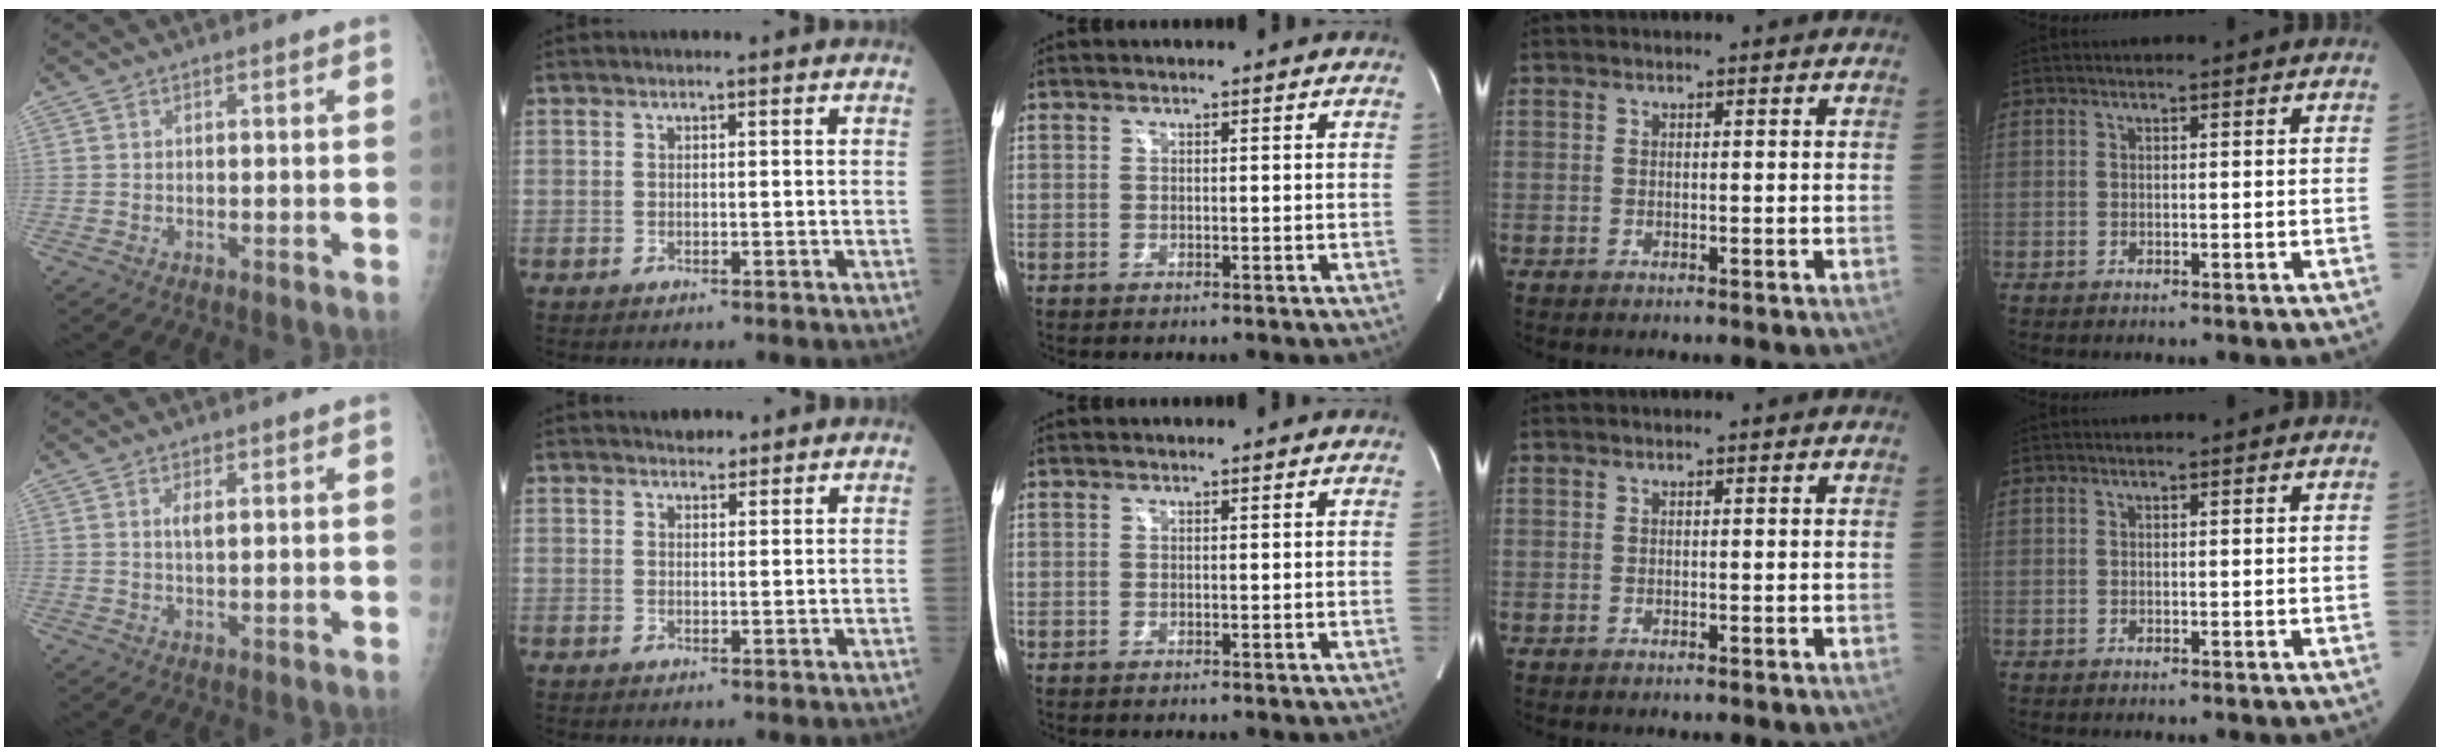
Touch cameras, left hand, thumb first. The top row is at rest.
{"thumb": {"total": 1.9, "force": [0.9, 0.8, 1.5], "torque": [-0.025, -0.003, 0.015]}, "index": {"total": 2.1, "force": [1.8, 0.9, 0.4], "torque": [-0.009, 0.004, 0.026]}}